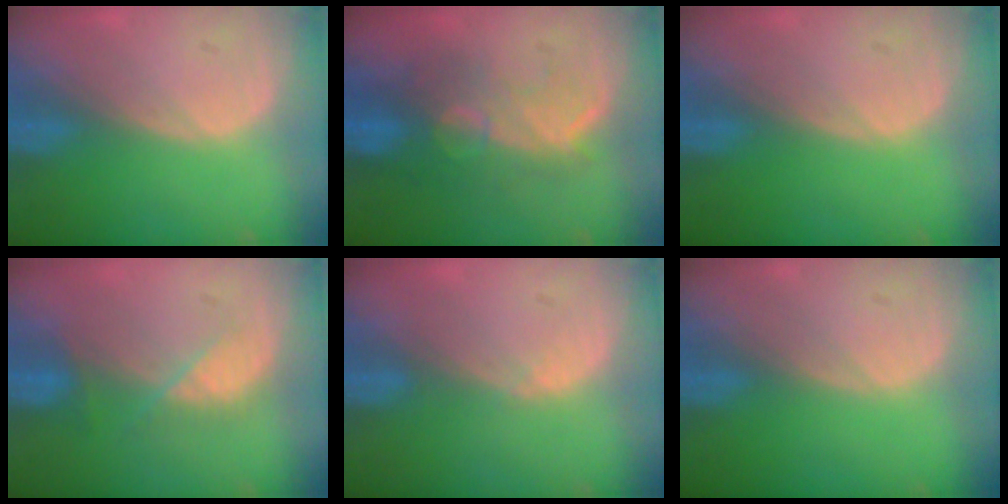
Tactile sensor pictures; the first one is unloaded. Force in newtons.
{"total": 9.7, "press": 8.7, "slide": 4.3}
{"total": 0.0}
{"total": 4.1, "press": 4.1, "slide": 0.5}
{"total": 1.0, "press": 0.8, "slide": 0.6}
{"total": 0.0}